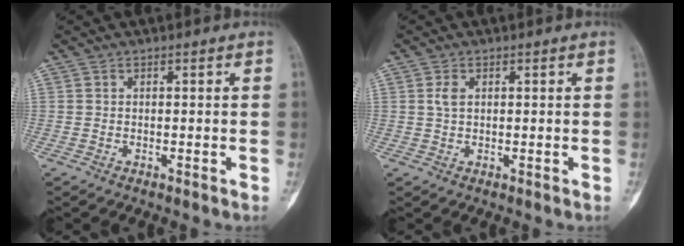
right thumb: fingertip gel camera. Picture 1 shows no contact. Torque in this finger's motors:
{"motor_torque": [0.47, 0.73, 0.15, -0.41, 0.10]}